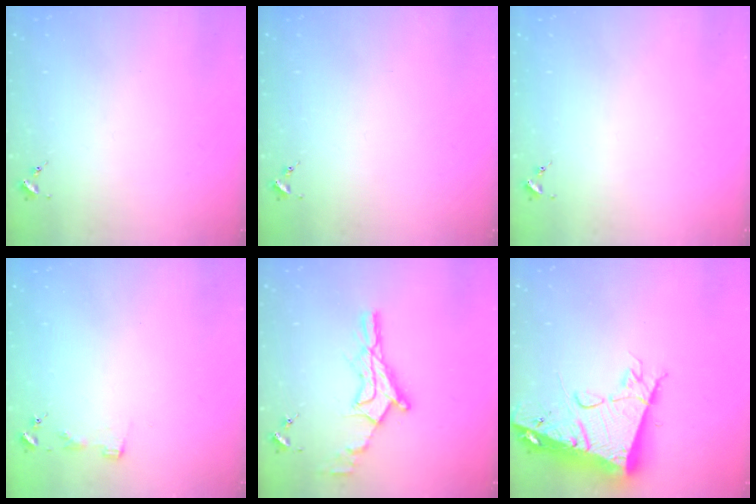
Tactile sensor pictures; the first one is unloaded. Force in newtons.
{"total": 0.0}
{"total": 0.0}
{"total": 2.9, "press": 2.9, "slide": 0.3}
{"total": 14.2, "press": 14.2, "slide": 1.1}
{"total": 18.3, "press": 18.1, "slide": 2.1}